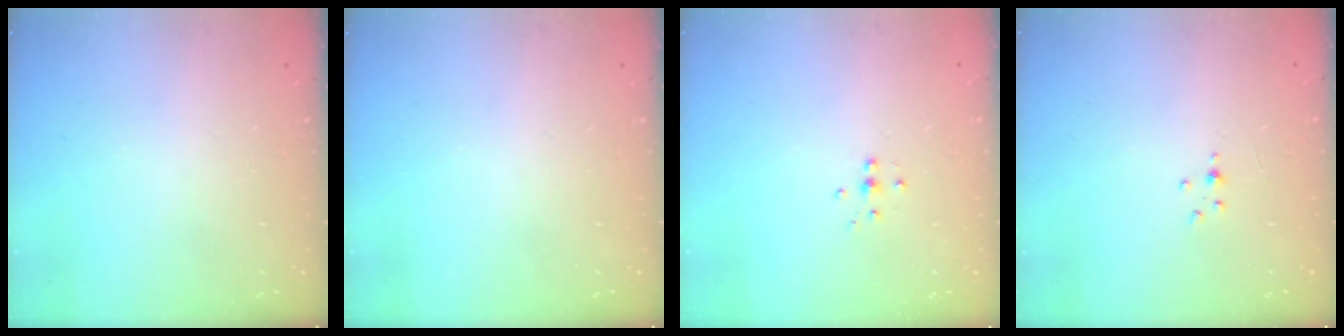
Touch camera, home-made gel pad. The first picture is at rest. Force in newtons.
{"total": 0.0}
{"total": 3.6, "press": 3.5, "slide": 0.3}
{"total": 1.5, "press": 1.5, "slide": 0.2}